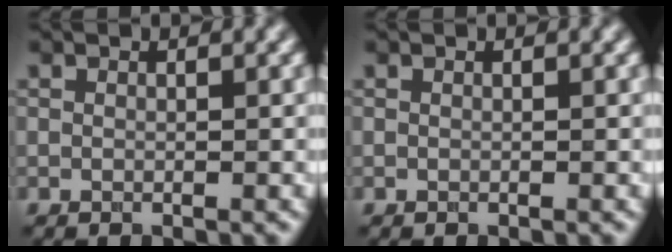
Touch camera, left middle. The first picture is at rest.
{"total": 0.0}